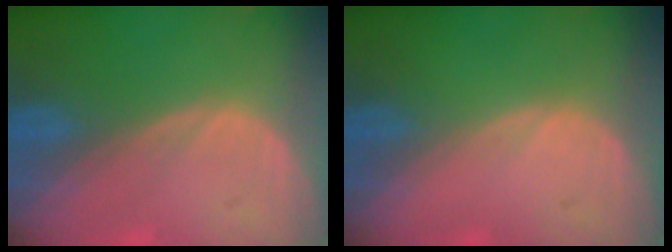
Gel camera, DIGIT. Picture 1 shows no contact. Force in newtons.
{"total": 0.0}